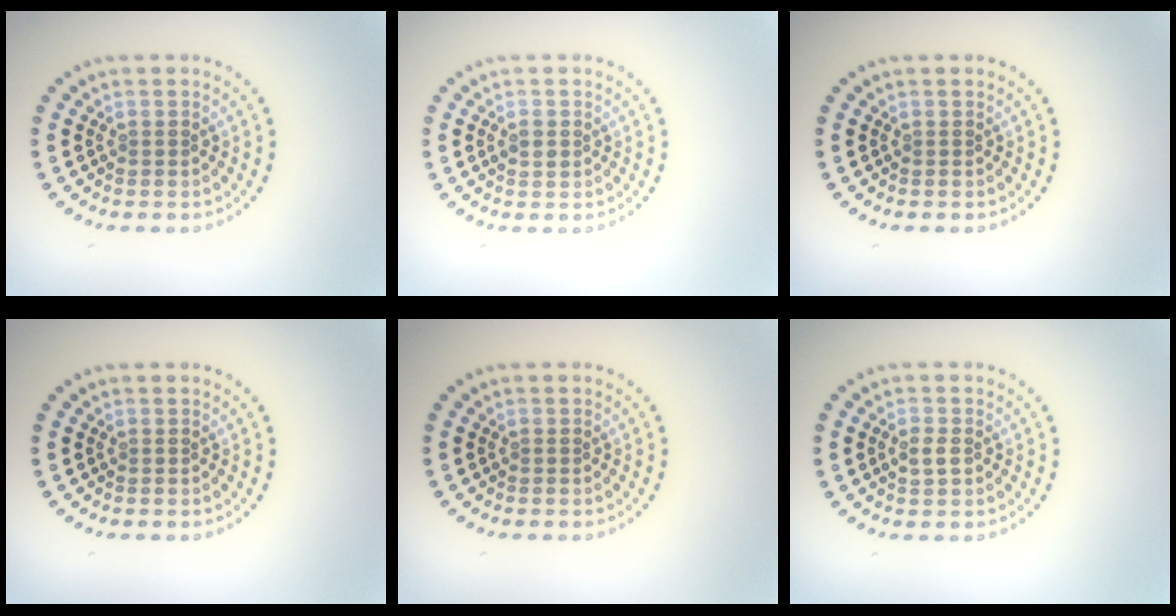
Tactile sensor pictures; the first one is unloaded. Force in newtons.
{"total": 1.0, "press": 1.0, "slide": 0.2}
{"total": 0.0}
{"total": 0.0}
{"total": 0.0}
{"total": 1.3, "press": 1.3, "slide": 0.1}